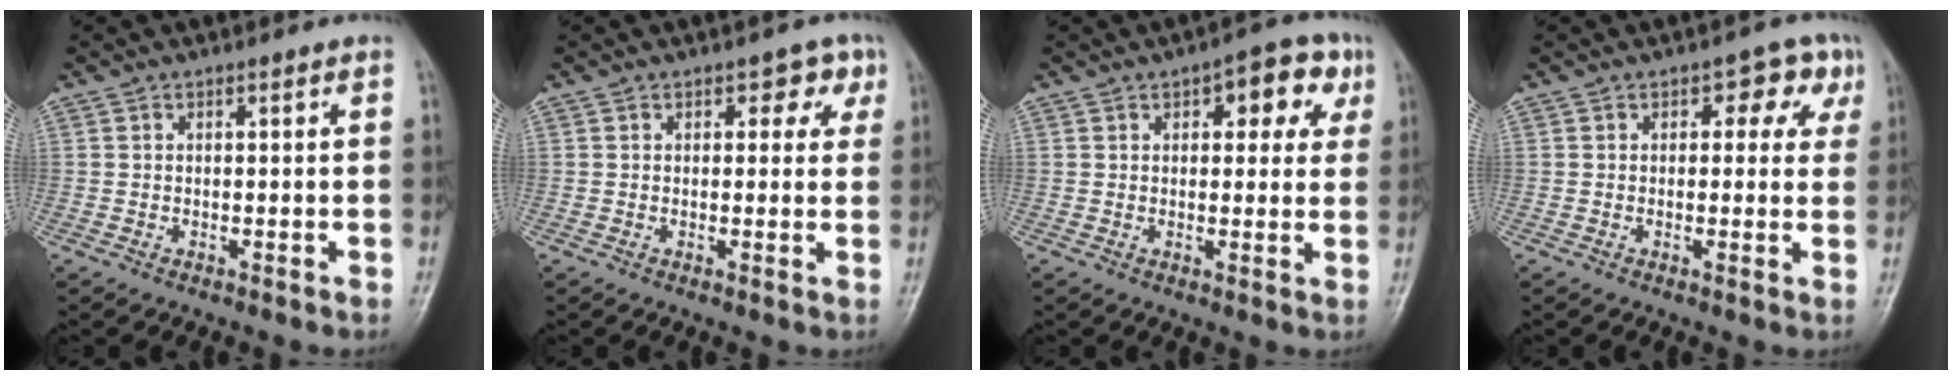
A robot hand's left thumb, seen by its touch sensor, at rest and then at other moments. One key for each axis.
{"total": 3.7, "fx": 1.6, "fy": 2.5, "fz": 2.2, "tx": 0.005, "ty": -0.001, "tz": 0.011}
{"total": 8.8, "fx": 3.6, "fy": 4.6, "fz": 6.6, "tx": -0.040, "ty": 0.001, "tz": 0.036}
{"total": 5.4, "fx": 1.9, "fy": 3.6, "fz": 3.6, "tx": 0.002, "ty": 0.000, "tz": 0.010}